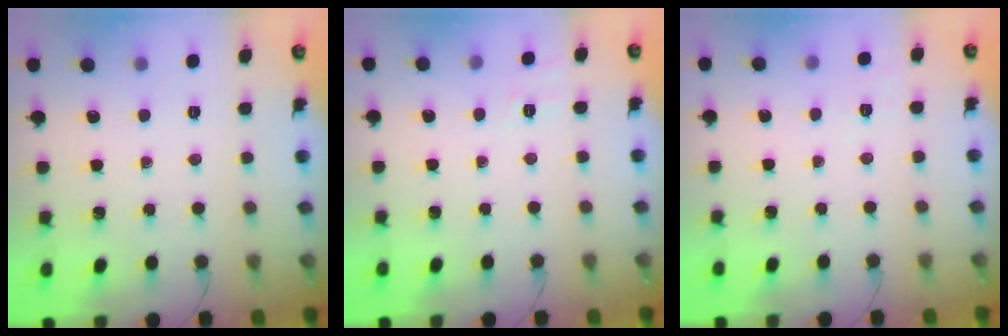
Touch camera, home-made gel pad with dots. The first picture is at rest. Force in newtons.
{"total": 1.8, "press": 0.4, "slide": 1.7}
{"total": 2.8, "press": 2.4, "slide": 1.5}